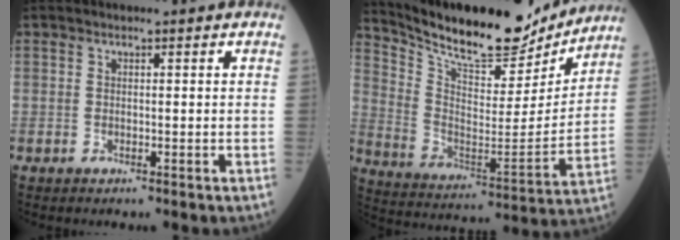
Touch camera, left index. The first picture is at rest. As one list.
[{"total": 19.3, "force": [17.5, 4.9, 6.5], "torque": [-0.129, -0.021, 0.276]}]